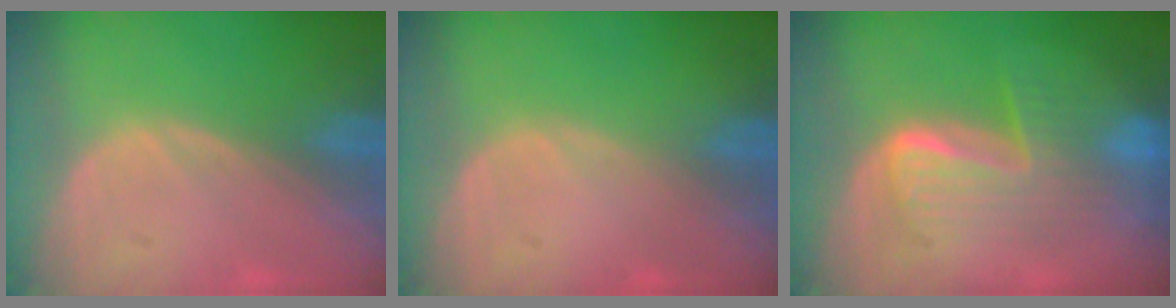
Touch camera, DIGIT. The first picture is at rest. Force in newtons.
{"total": 0.0}
{"total": 7.4, "press": 7.4, "slide": 0.2}